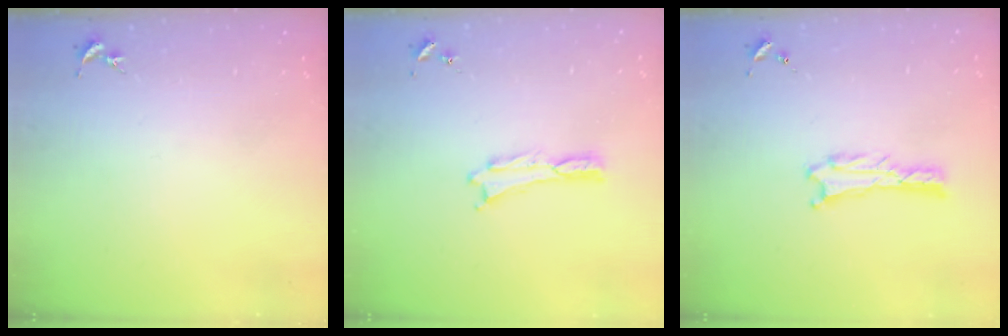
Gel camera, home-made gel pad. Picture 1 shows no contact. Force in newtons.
{"total": 0.0}
{"total": 0.9, "press": 0.8, "slide": 0.1}